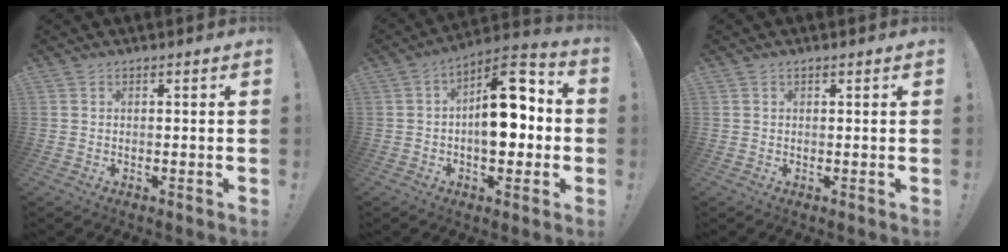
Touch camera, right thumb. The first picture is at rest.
{"total": 17.1, "force": [0.4, 9.8, 14.1], "torque": [-0.179, 0.009, 0.008]}
{"total": 0.5, "force": [0.4, 0.2, 0.2], "torque": [0.003, -0.003, 0.007]}